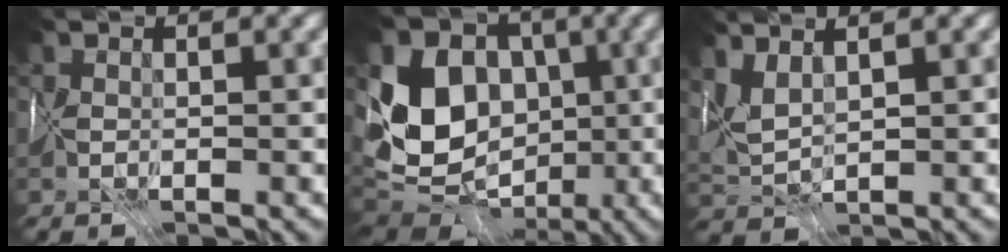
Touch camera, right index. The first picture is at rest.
{"total": 9.6, "force": [0.9, 8.0, 5.2], "torque": [-0.107, -0.003, -0.002]}
{"total": 2.1, "force": [2.0, -0.4, 0.6], "torque": [-0.030, 0.010, 0.043]}